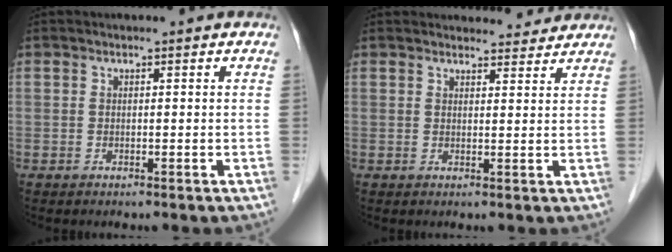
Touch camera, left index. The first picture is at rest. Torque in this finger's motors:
{"motor_torque": [-0.30, -1.13, 0.09, 0.00]}